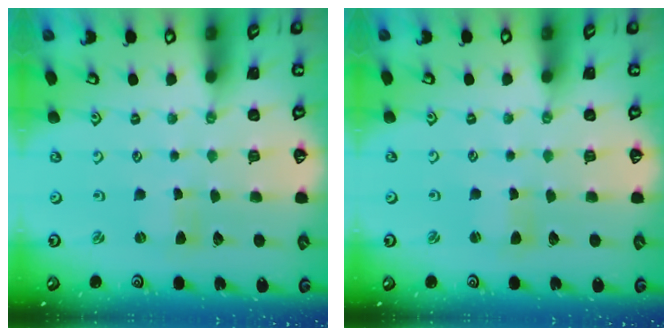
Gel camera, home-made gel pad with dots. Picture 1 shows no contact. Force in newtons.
{"total": 1.4, "press": 1.4, "slide": 0.3}